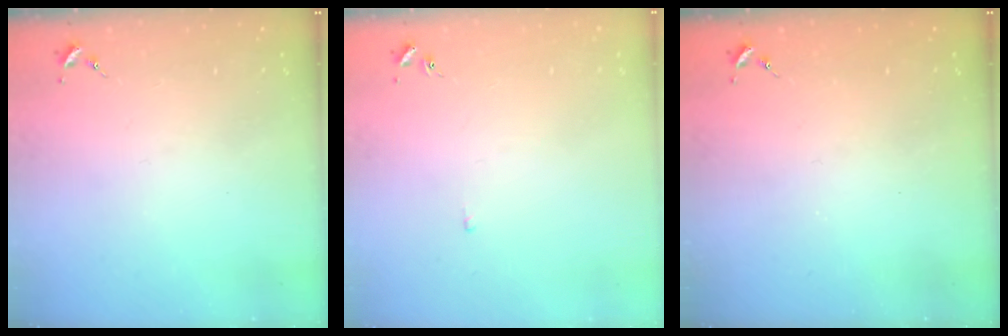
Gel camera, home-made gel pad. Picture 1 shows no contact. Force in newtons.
{"total": 1.8, "press": 1.8, "slide": 0.5}
{"total": 0.7, "press": 0.7, "slide": 0.1}